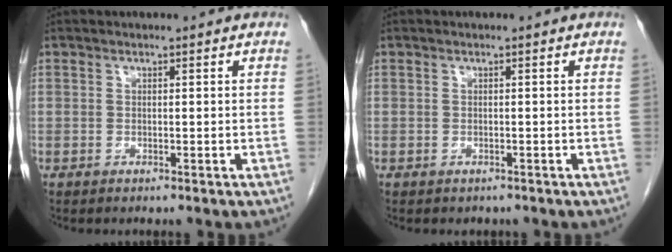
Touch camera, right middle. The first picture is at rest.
{"total": 0.8, "force": [-0.7, 0.5, 0.0], "torque": [-0.011, -0.001, -0.008]}